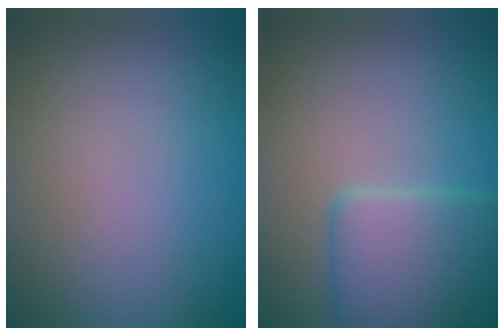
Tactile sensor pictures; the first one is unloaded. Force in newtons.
{"total": 4.4, "press": 4.4, "slide": 0.1}